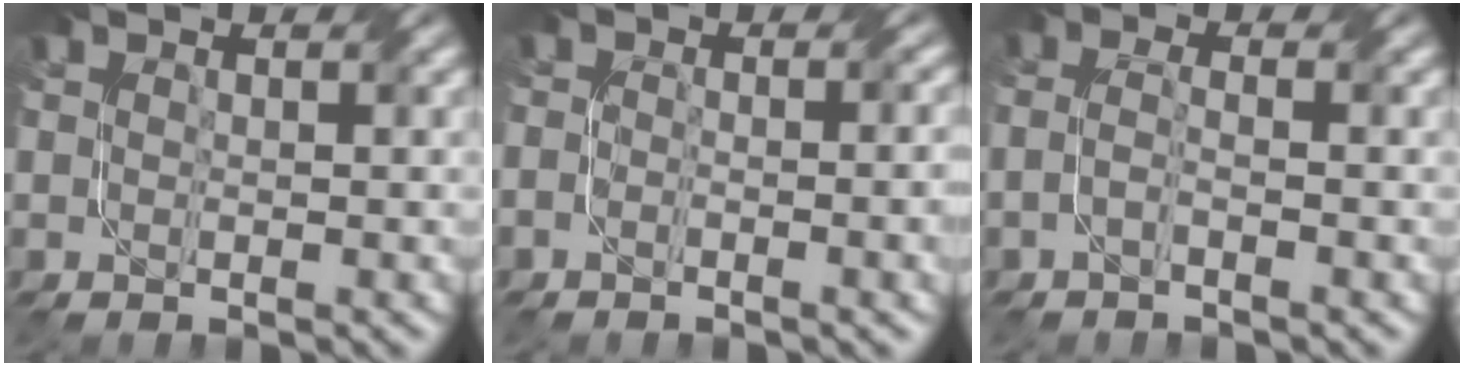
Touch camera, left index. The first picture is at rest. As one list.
[{"total": 5.1, "force": [-2.0, 2.4, 4.1], "torque": [-0.040, 0.000, -0.027]}, {"total": 1.1, "force": [-0.7, 0.2, 0.8], "torque": [-0.022, 0.004, -0.021]}]